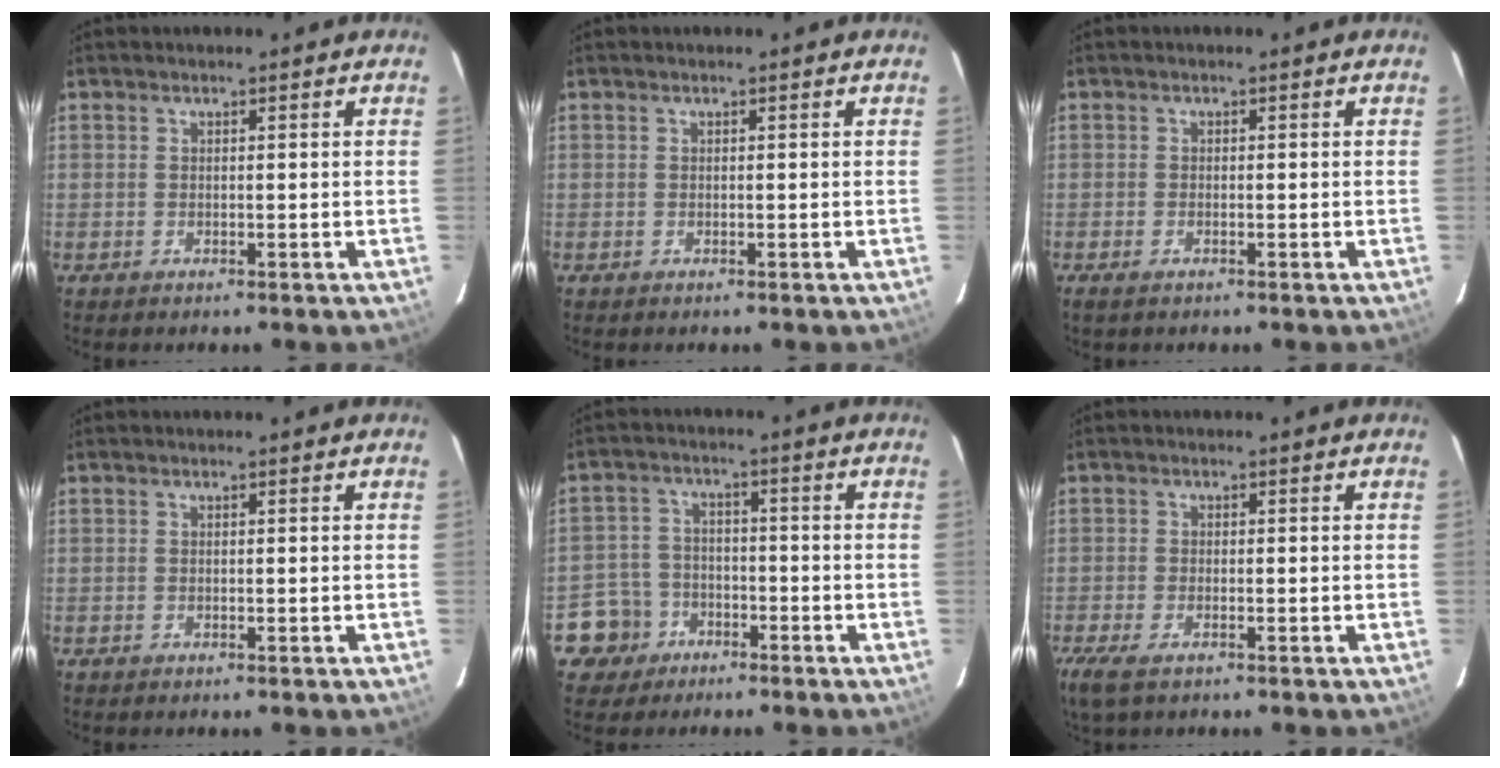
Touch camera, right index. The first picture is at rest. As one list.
[{"total": 0.0}, {"total": 1.5, "force": [-1.0, 0.6, 0.9], "torque": [-0.022, -0.002, -0.020]}, {"total": 0.0}, {"total": 7.0, "force": [-3.9, 5.8, 0.8], "torque": [-0.041, 0.025, -0.066]}, {"total": 5.5, "force": [-3.5, 2.1, 3.7], "torque": [-0.091, -0.017, -0.066]}]